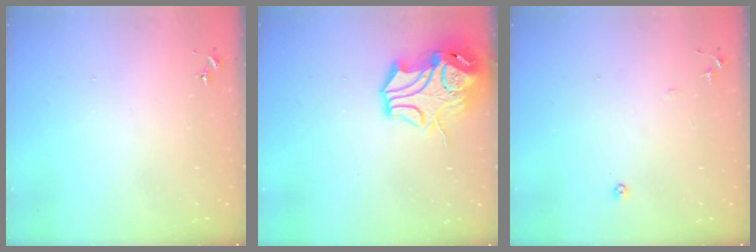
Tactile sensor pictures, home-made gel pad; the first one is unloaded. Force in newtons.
{"total": 14.2, "press": 14.0, "slide": 2.0}
{"total": 6.1, "press": 6.1, "slide": 0.7}